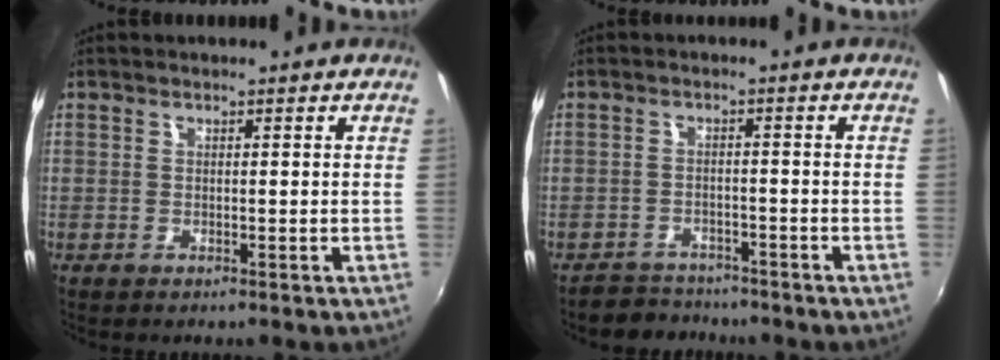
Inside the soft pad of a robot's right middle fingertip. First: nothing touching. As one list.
[{"total": 5.4, "force": [-4.8, 2.4, 0.2], "torque": [-0.022, 0.005, -0.081]}]